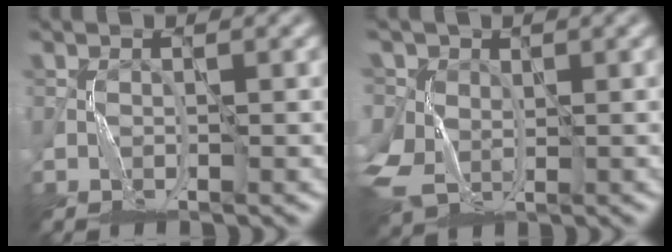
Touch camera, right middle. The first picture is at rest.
{"total": 5.0, "force": [0.1, 4.4, 2.3], "torque": [-0.074, -0.013, 0.005]}